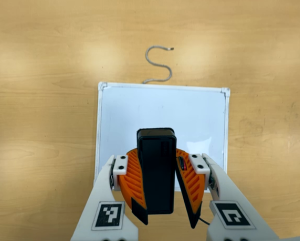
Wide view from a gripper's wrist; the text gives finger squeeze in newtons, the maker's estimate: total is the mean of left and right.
{"total": 12.2, "left": 11.4, "right": 12.9}